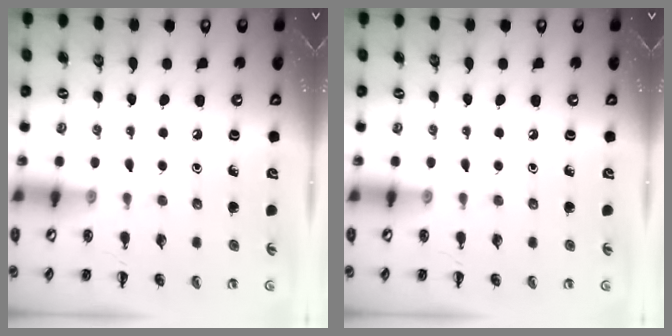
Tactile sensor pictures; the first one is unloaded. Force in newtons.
{"total": 0.0}